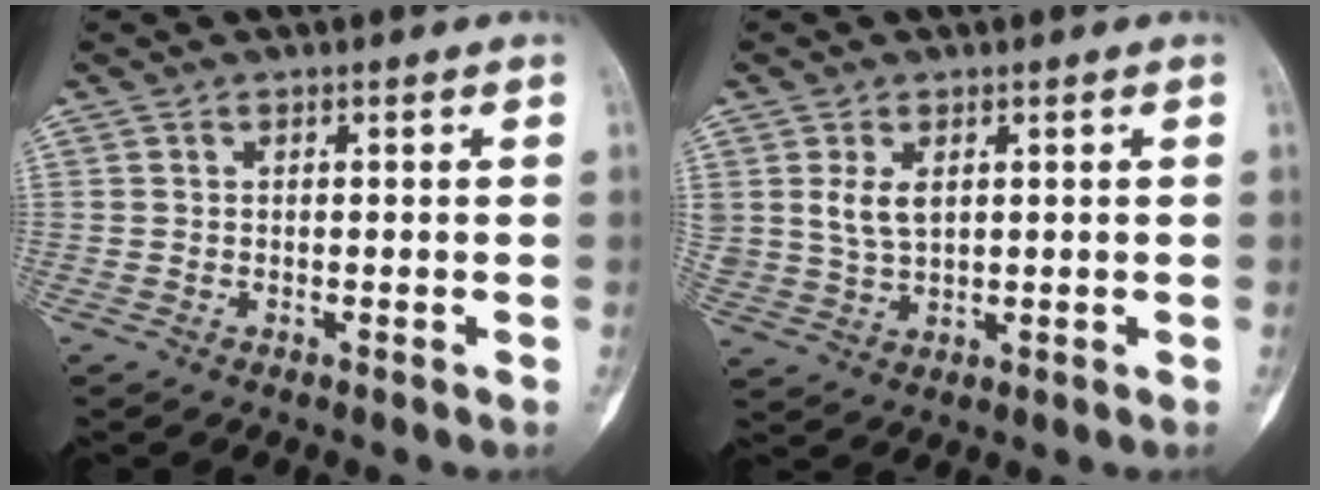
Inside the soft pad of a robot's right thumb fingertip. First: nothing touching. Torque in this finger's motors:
{"motor_torque": [0.09, 0.04, 0.57, 0.30, 0.03]}